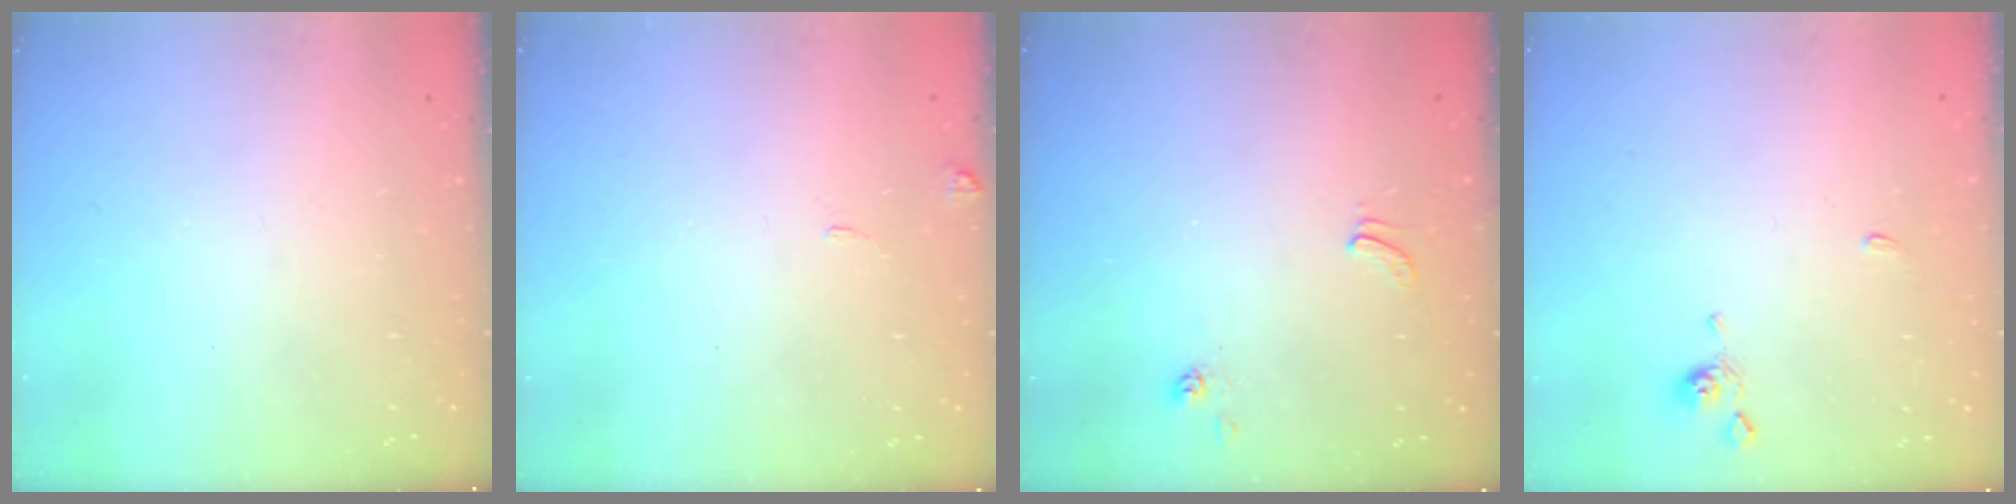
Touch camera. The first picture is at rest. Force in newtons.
{"total": 4.8, "press": 4.8, "slide": 0.4}
{"total": 2.3, "press": 2.3, "slide": 0.4}
{"total": 1.7, "press": 1.6, "slide": 0.6}